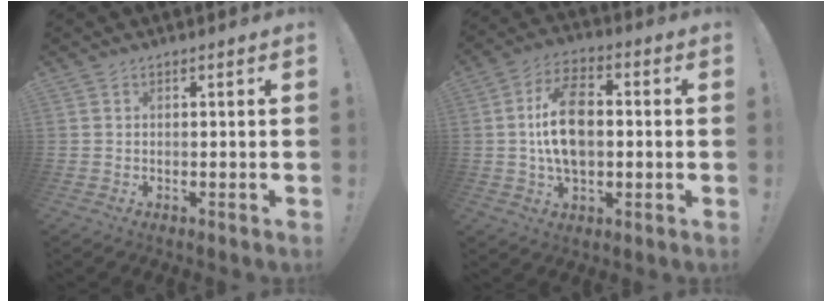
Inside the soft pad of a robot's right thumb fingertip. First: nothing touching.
{"total": 14.2, "force": [0.0, 8.8, 11.2], "torque": [-0.204, 0.009, -0.002]}